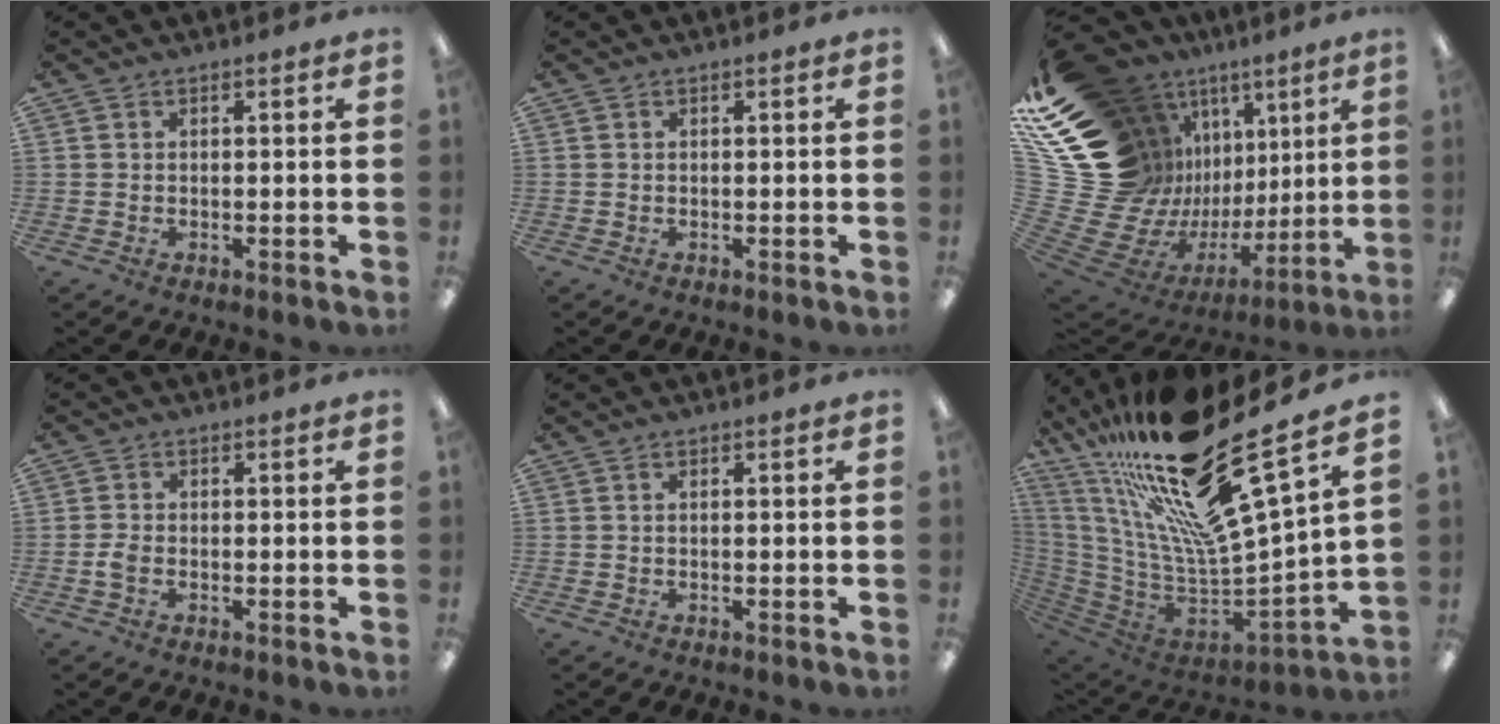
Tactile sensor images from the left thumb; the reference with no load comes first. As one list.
[{"total": 0.0}, {"total": 23.4, "force": [9.6, 16.7, 13.4], "torque": [-0.245, -0.137, 0.251]}, {"total": 2.1, "force": [-0.7, 1.3, 1.4], "torque": [-0.033, 0.001, -0.014]}, {"total": 0.0}, {"total": 28.8, "force": [19.3, 6.5, 20.5], "torque": [-0.337, -0.154, 0.330]}]